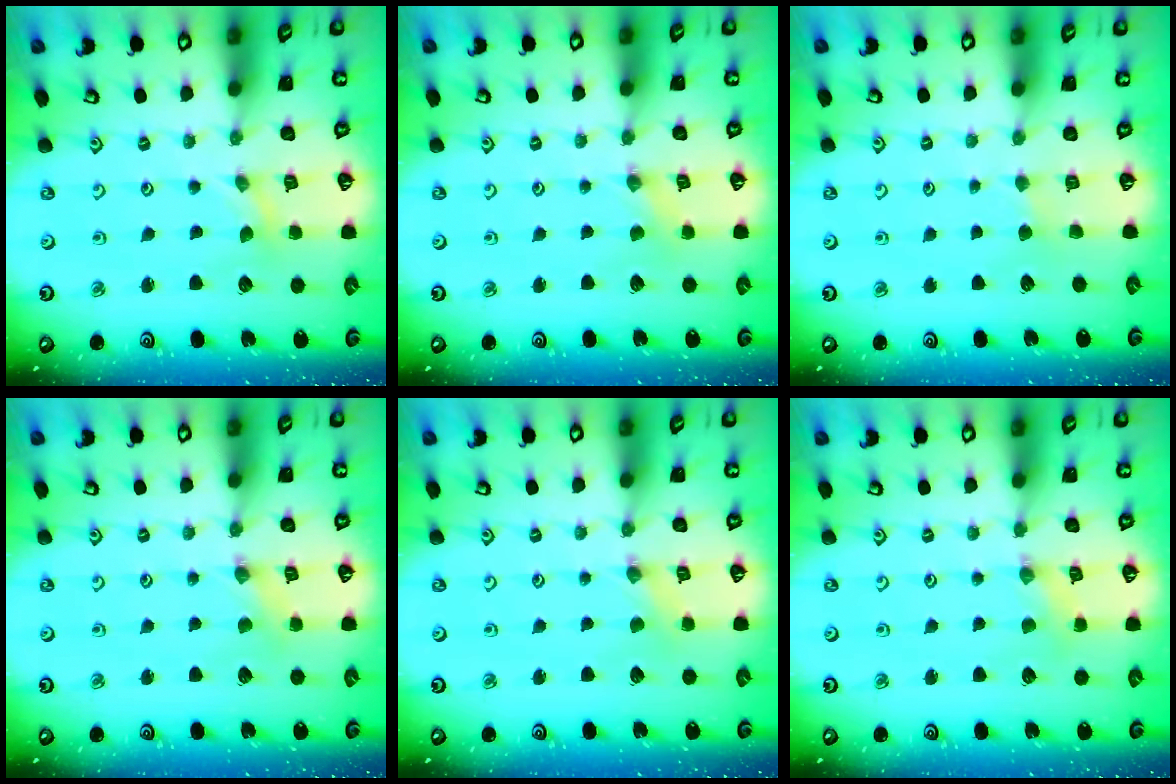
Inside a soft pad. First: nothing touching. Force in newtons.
{"total": 0.0}
{"total": 2.0, "press": 2.0, "slide": 0.4}
{"total": 1.0, "press": 1.0, "slide": 0.2}
{"total": 0.0}
{"total": 2.4, "press": 2.4, "slide": 0.4}